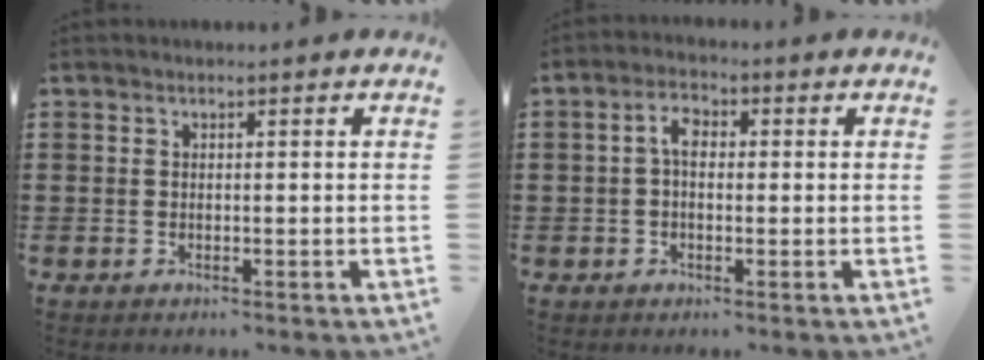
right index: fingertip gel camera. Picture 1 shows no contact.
{"total": 3.5, "force": [0.0, 2.0, 2.8], "torque": [-0.055, 0.011, -0.003]}